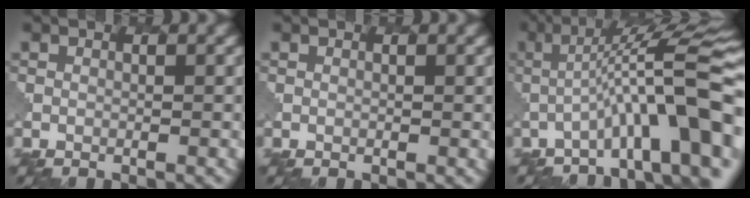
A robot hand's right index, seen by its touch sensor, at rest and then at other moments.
{"total": 0.0}
{"total": 11.5, "force": [-3.3, 2.3, 10.8], "torque": [-0.144, 0.027, -0.047]}